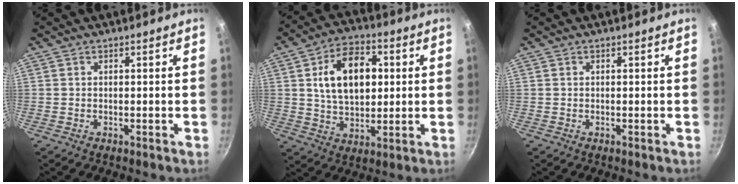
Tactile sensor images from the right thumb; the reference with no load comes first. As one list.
[{"total": 14.5, "force": [2.8, 9.3, 10.7], "torque": [-0.148, 0.001, 0.045]}, {"total": 0.0}]